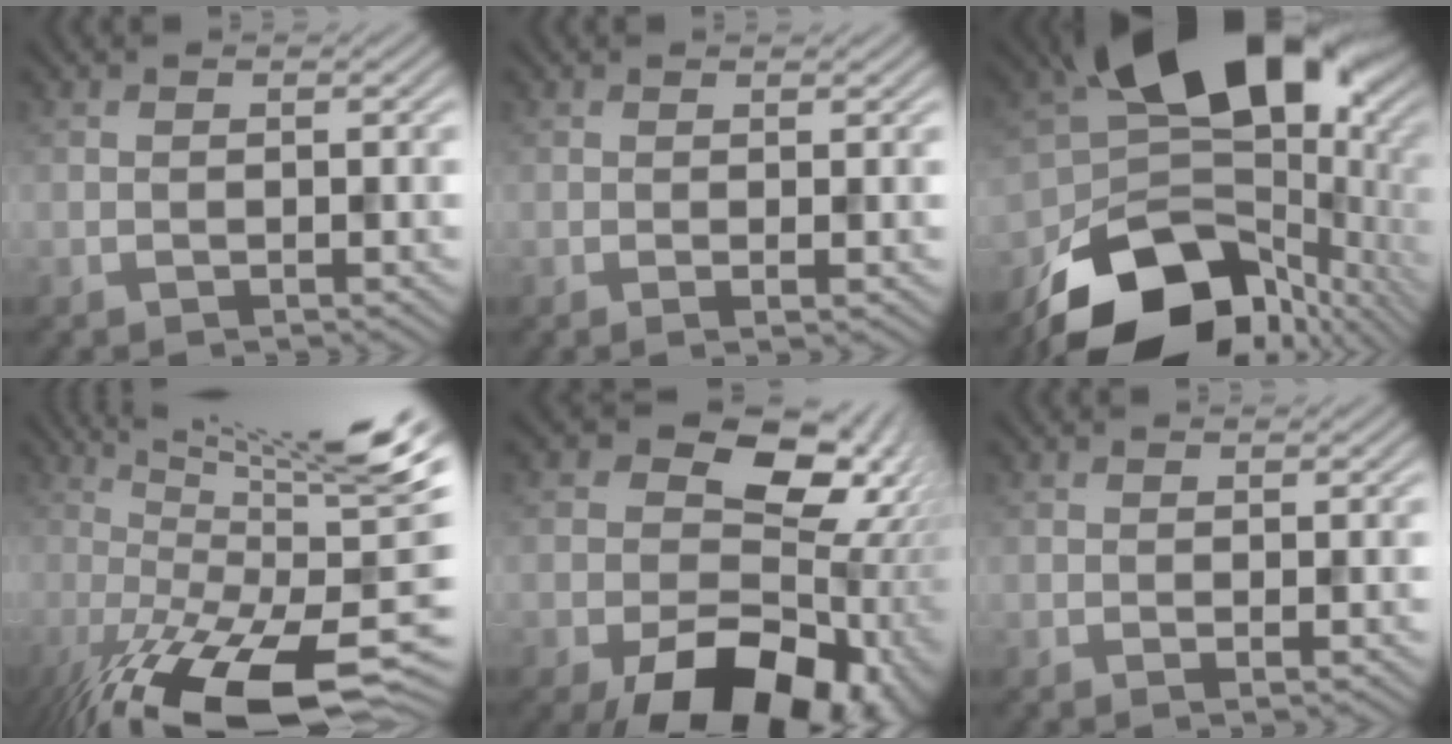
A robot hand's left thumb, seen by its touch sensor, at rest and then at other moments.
{"total": 1.1, "force": [0.2, 0.0, 1.0], "torque": [-0.022, 0.003, 0.000]}
{"total": 19.1, "force": [-6.3, 12.9, 12.6], "torque": [-0.216, -0.037, -0.085]}
{"total": 18.7, "force": [-2.5, 3.9, 18.1], "torque": [-0.265, 0.005, -0.032]}
{"total": 19.0, "force": [-4.5, 13.5, 12.5], "torque": [-0.169, -0.040, -0.051]}
{"total": 0.8, "force": [0.2, 0.0, 0.7], "torque": [-0.013, 0.001, 0.002]}